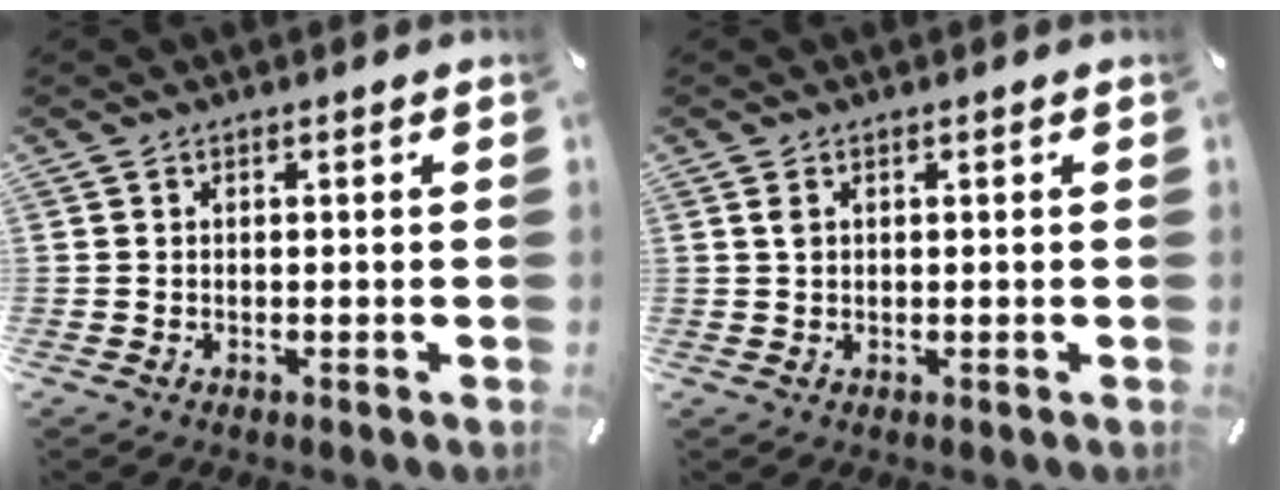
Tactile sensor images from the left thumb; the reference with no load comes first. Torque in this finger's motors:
{"motor_torque": [-0.05, 0.20, 0.12, -0.20, 0.06]}